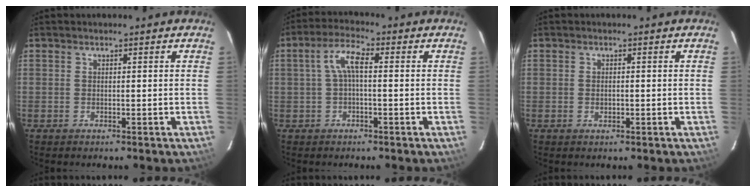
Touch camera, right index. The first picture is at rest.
{"total": 4.8, "force": [0.1, 1.5, 4.5], "torque": [-0.094, 0.016, 0.003]}
{"total": 1.7, "force": [-0.4, 1.1, 1.2], "torque": [-0.022, -0.001, -0.005]}